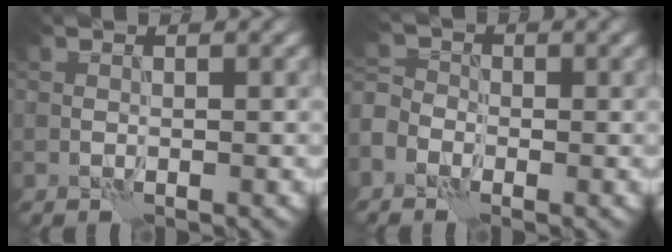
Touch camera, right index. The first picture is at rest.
{"total": 3.9, "force": [-2.2, 2.9, 1.5], "torque": [-0.026, 0.000, -0.049]}